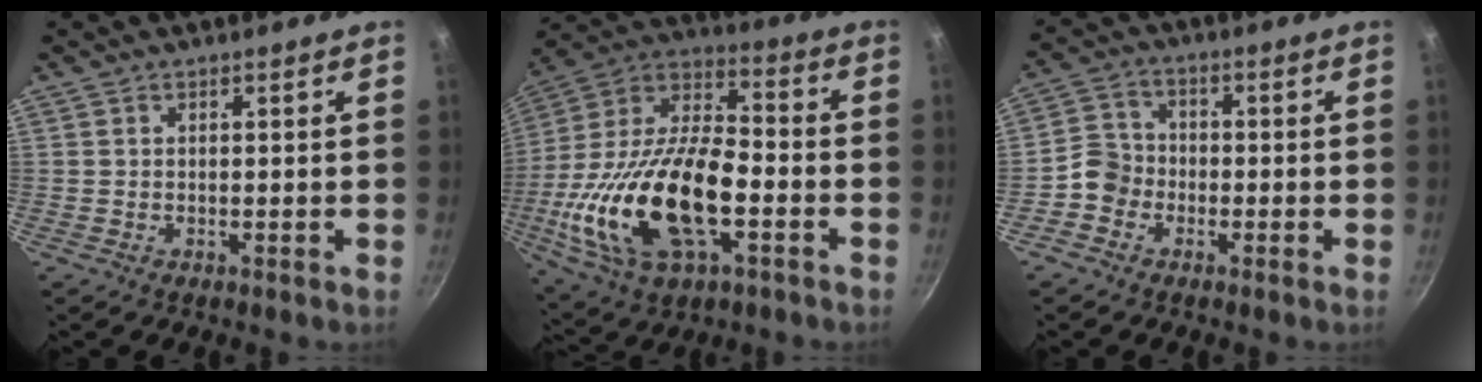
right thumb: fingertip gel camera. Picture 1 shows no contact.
{"total": 26.4, "force": [-6.3, 13.4, 21.9], "torque": [-0.418, 0.029, -0.116]}
{"total": 5.3, "force": [-2.3, 4.5, 1.5], "torque": [-0.001, 0.028, -0.058]}